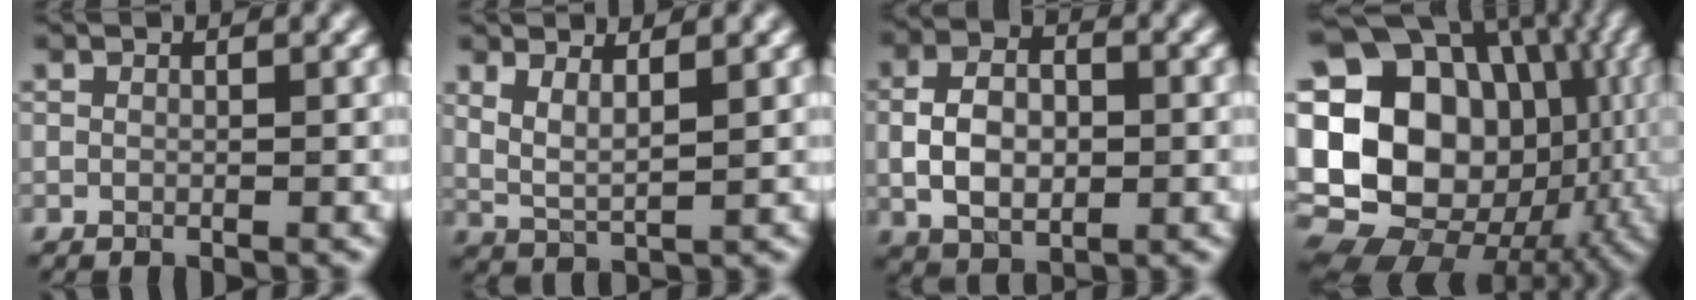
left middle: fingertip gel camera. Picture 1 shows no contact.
{"total": 3.0, "force": [1.8, 0.9, 2.2], "torque": [-0.047, -0.008, 0.037]}
{"total": 5.5, "force": [-0.2, 3.6, 4.2], "torque": [-0.082, 0.002, -0.005]}
{"total": 22.1, "force": [0.7, 18.3, 12.4], "torque": [-0.202, 0.028, -0.015]}